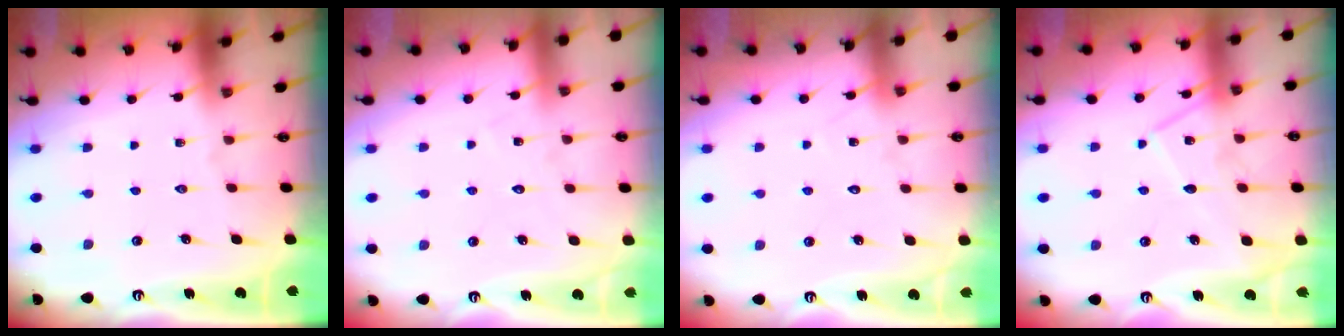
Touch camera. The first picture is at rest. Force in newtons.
{"total": 5.3, "press": 5.3, "slide": 0.5}
{"total": 7.8, "press": 7.8, "slide": 0.5}
{"total": 11.8, "press": 11.8, "slide": 0.9}